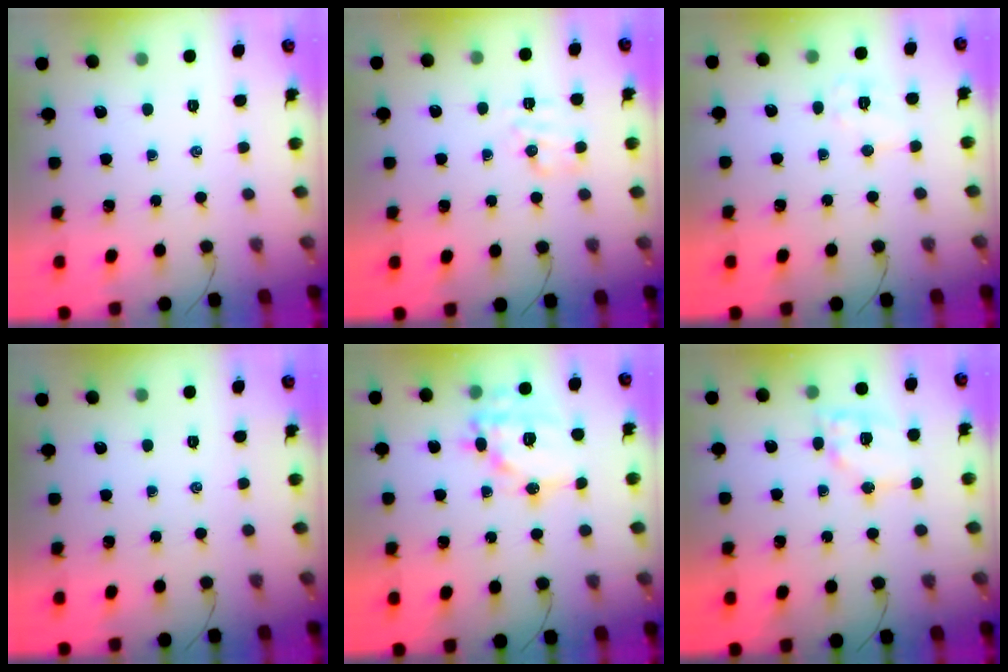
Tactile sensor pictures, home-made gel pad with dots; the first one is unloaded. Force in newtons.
{"total": 5.3, "press": 5.2, "slide": 1.2}
{"total": 5.8, "press": 5.7, "slide": 0.8}
{"total": 0.0}
{"total": 15.1, "press": 15.0, "slide": 2.1}
{"total": 11.4, "press": 11.3, "slide": 1.9}